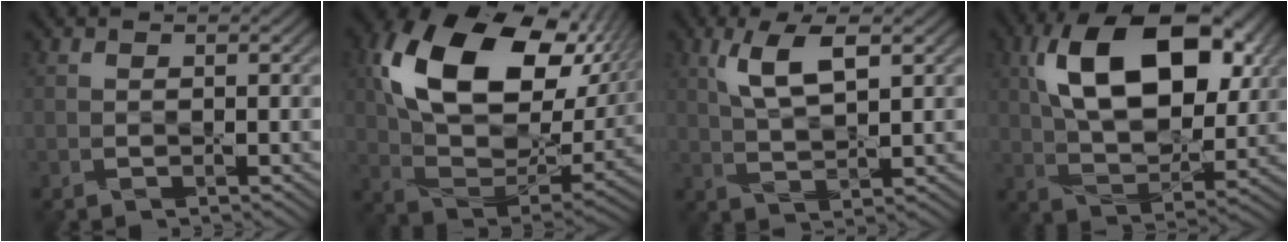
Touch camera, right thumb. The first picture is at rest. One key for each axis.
{"total": 18.8, "fx": 6.7, "fy": 11.5, "fz": 13.3, "tx": -0.262, "ty": -0.004, "tz": 0.133}
{"total": 6.2, "fx": 2.6, "fy": 2.1, "fz": 5.2, "tx": -0.111, "ty": 0.000, "tz": 0.050}
{"total": 16.8, "fx": 5.4, "fy": 9.4, "fz": 12.9, "tx": -0.239, "ty": 0.022, "tz": 0.083}